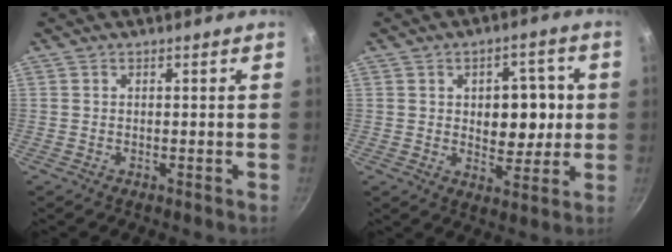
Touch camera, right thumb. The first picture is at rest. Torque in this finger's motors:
{"motor_torque": [-0.07, 0.35, 0.16, 0.17, 0.02]}